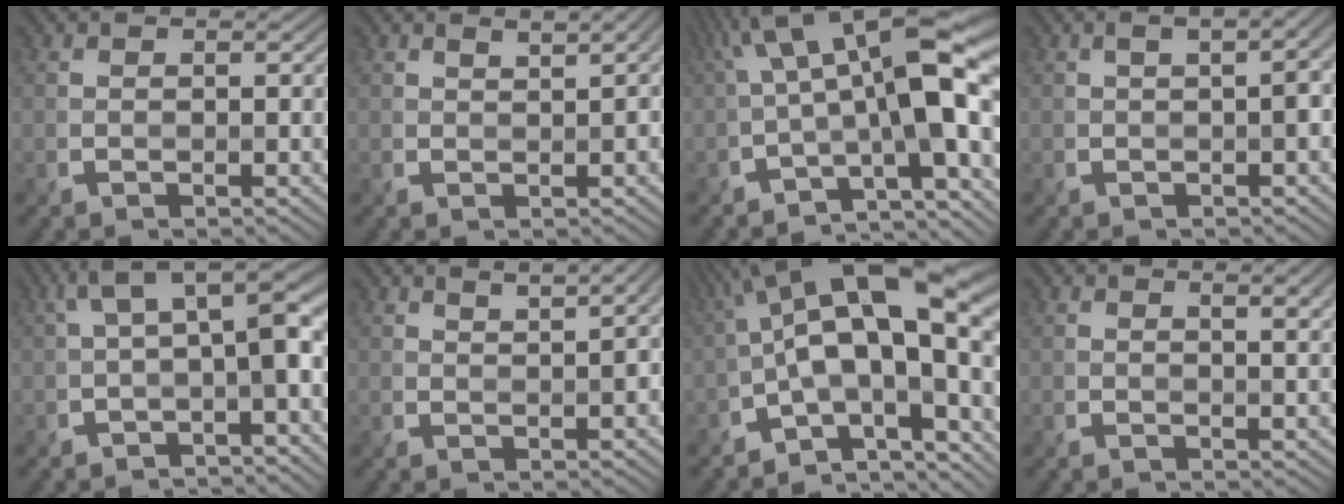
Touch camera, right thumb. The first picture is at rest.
{"total": 2.2, "force": [1.3, 0.4, 1.7], "torque": [-0.025, 0.005, 0.022]}
{"total": 14.1, "force": [-0.2, 4.3, 13.4], "torque": [-0.207, 0.025, -0.007]}
{"total": 3.7, "force": [0.5, 1.3, 3.4], "torque": [-0.042, 0.016, 0.008]}
{"total": 6.8, "force": [0.1, 2.1, 6.5], "torque": [-0.104, 0.017, -0.003]}
{"total": 3.4, "force": [1.8, 0.8, 2.8], "torque": [-0.042, 0.013, 0.031]}
{"total": 16.5, "force": [-1.9, 6.3, 15.2], "torque": [-0.213, 0.027, -0.043]}
{"total": 3.0, "force": [1.7, 0.8, 2.4], "torque": [-0.031, 0.000, 0.024]}